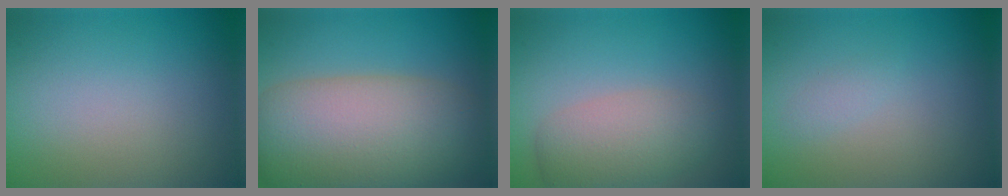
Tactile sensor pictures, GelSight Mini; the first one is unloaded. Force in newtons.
{"total": 12.3, "press": 12.3, "slide": 0.6}
{"total": 4.8, "press": 4.8, "slide": 0.2}
{"total": 0.7, "press": 0.7, "slide": 0.0}